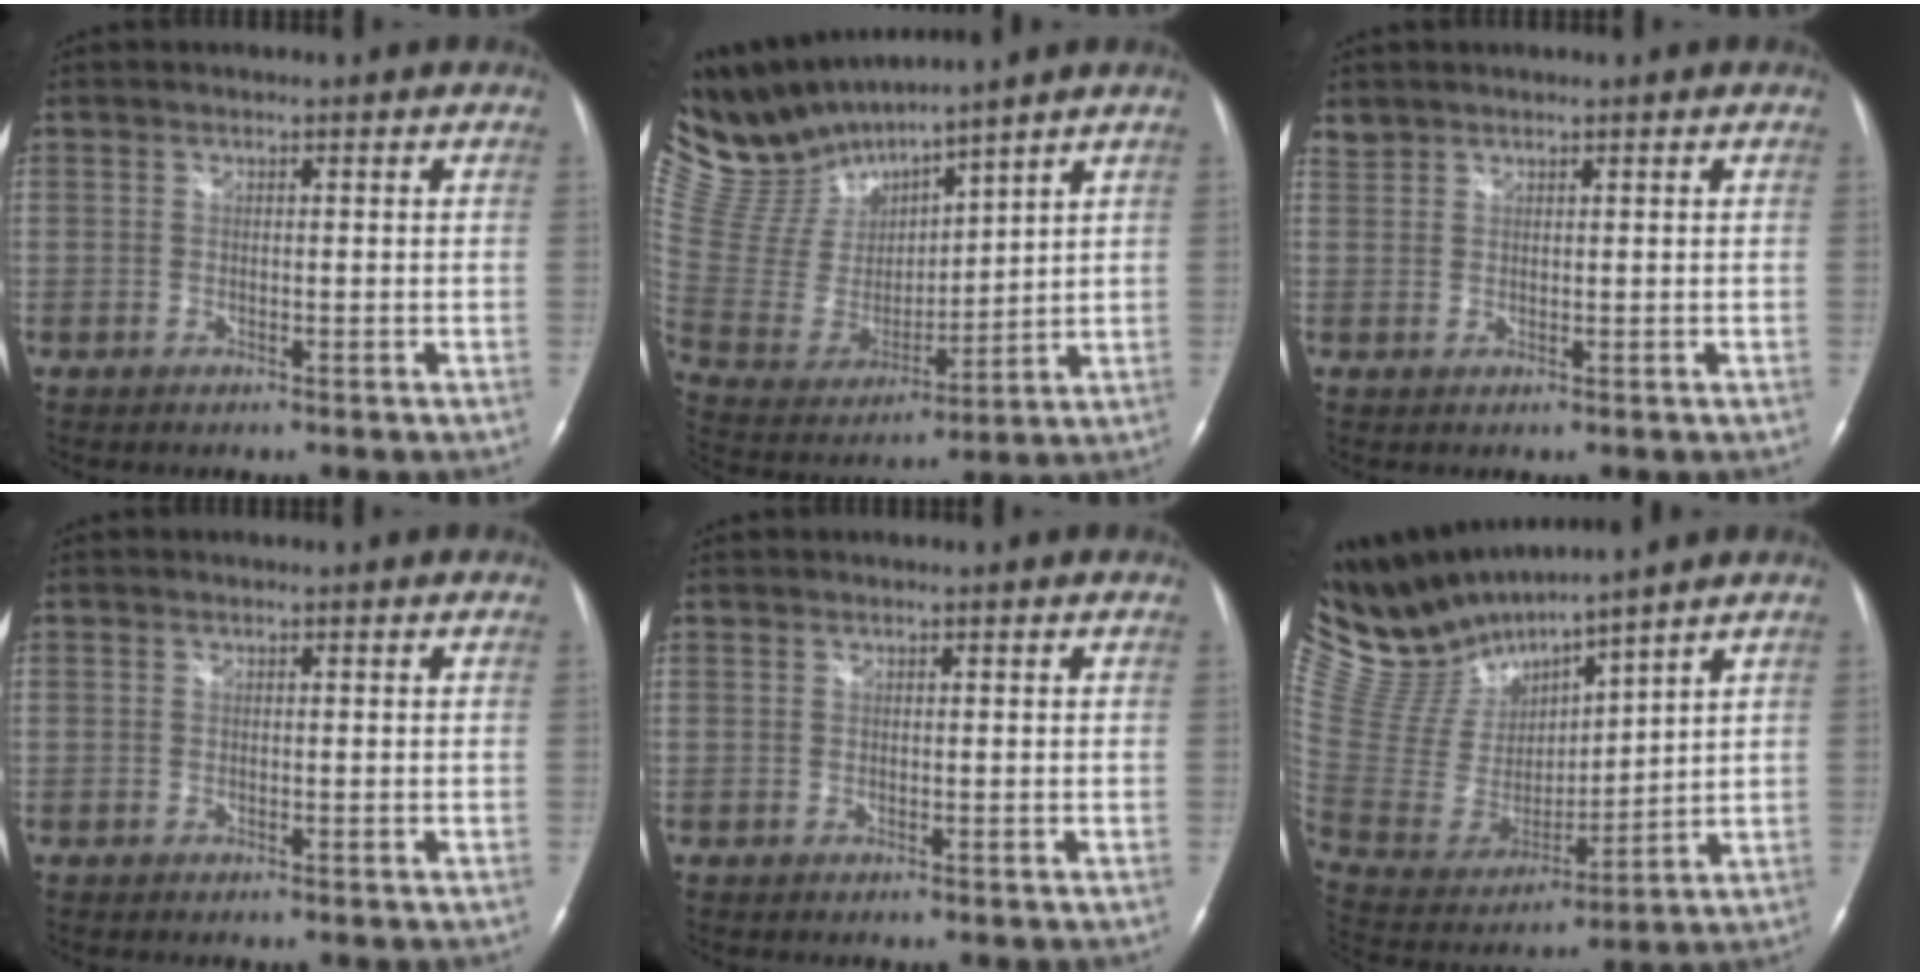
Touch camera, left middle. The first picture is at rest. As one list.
[{"total": 13.2, "force": [12.6, 1.5, 3.4], "torque": [-0.097, 0.007, 0.271]}, {"total": 1.3, "force": [1.2, 0.3, -0.2], "torque": [-0.002, 0.008, 0.029]}, {"total": 0.0}, {"total": 0.0}, {"total": 14.1, "force": [13.4, 1.2, 3.9], "torque": [-0.107, 0.004, 0.288]}]